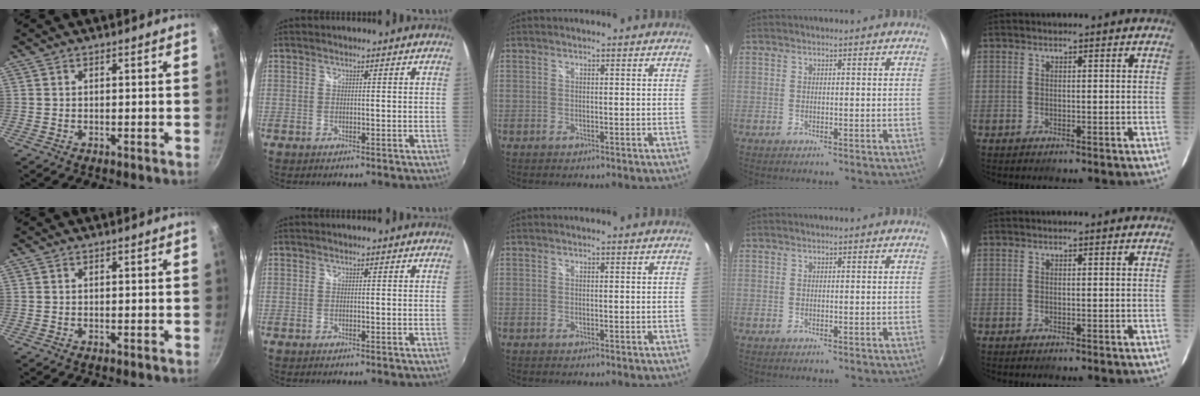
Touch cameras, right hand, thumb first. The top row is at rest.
{}